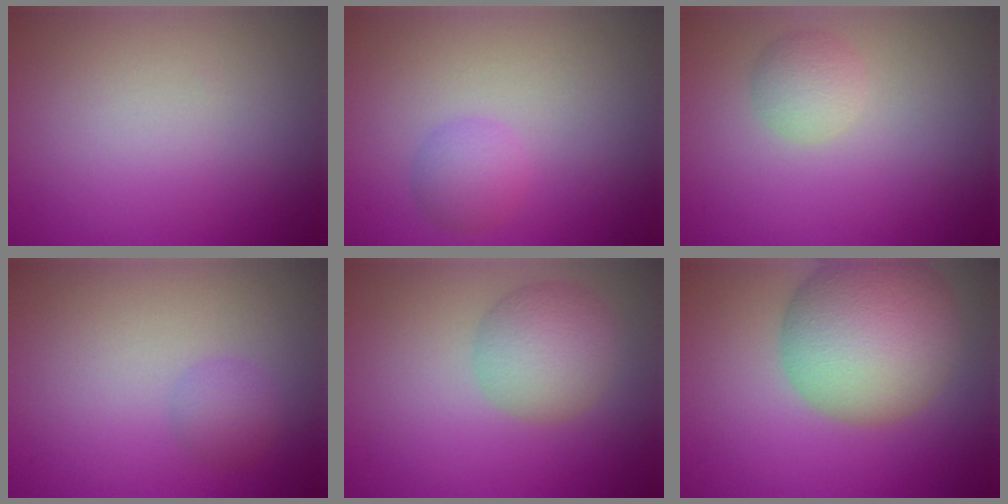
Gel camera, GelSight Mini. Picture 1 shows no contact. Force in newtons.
{"total": 2.1, "press": 2.1, "slide": 0.2}
{"total": 2.1, "press": 2.1, "slide": 0.1}
{"total": 1.6, "press": 1.6, "slide": 0.1}
{"total": 4.7, "press": 4.7, "slide": 0.2}
{"total": 10.6, "press": 10.6, "slide": 0.4}